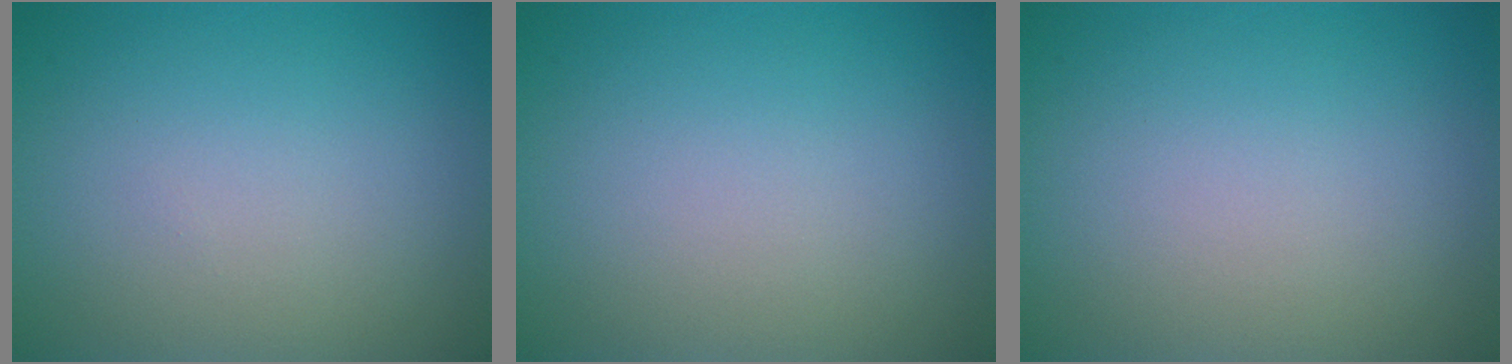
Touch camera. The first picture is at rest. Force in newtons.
{"total": 0.0}
{"total": 0.0}